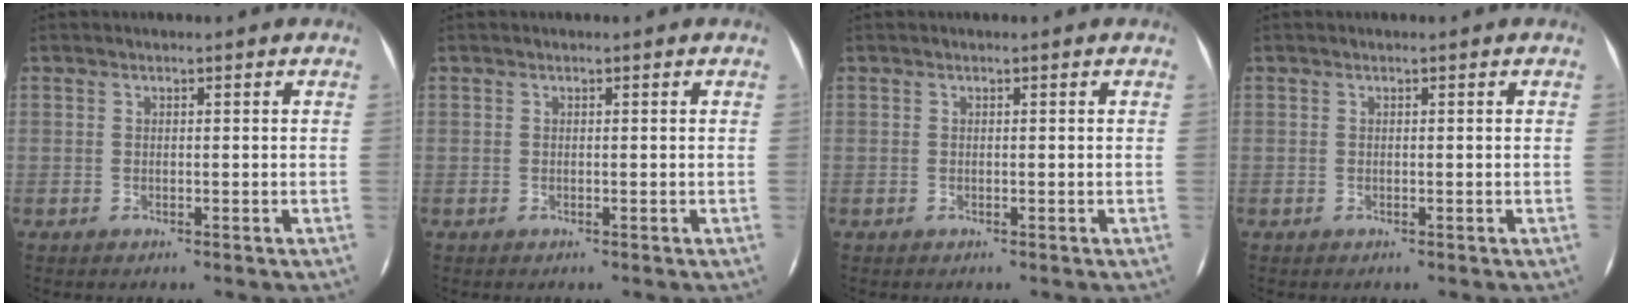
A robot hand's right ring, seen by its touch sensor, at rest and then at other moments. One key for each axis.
{"total": 0.0}
{"total": 0.0}
{"total": 0.0}